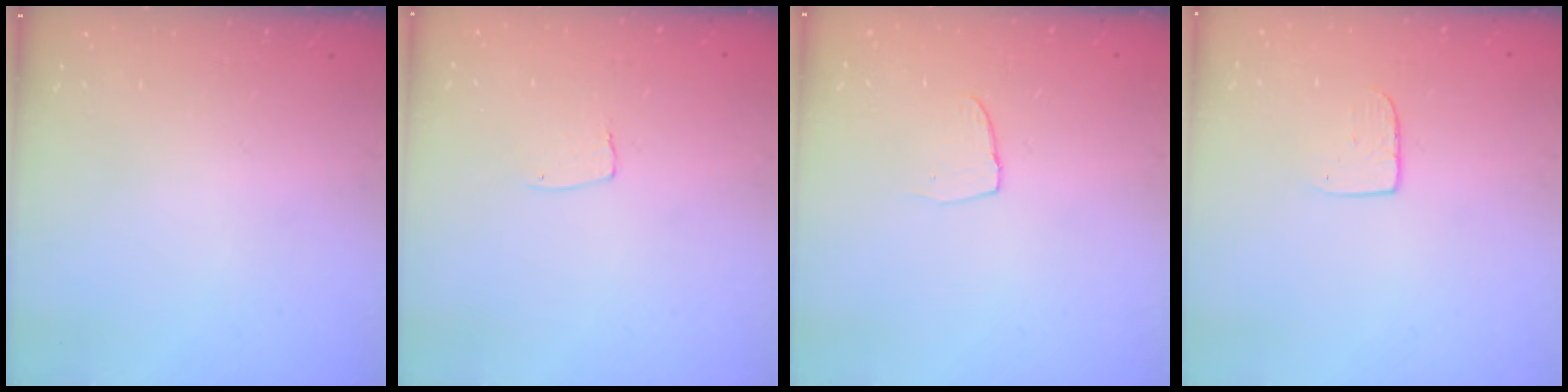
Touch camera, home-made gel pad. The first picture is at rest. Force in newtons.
{"total": 3.1, "press": 3.1, "slide": 0.2}
{"total": 3.8, "press": 3.8, "slide": 0.3}
{"total": 5.0, "press": 5.0, "slide": 0.4}